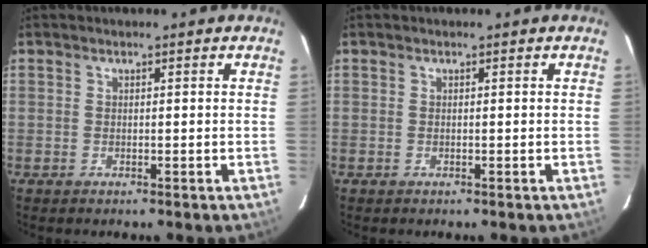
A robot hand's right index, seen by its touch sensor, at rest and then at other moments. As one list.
[{"total": 0.0}]